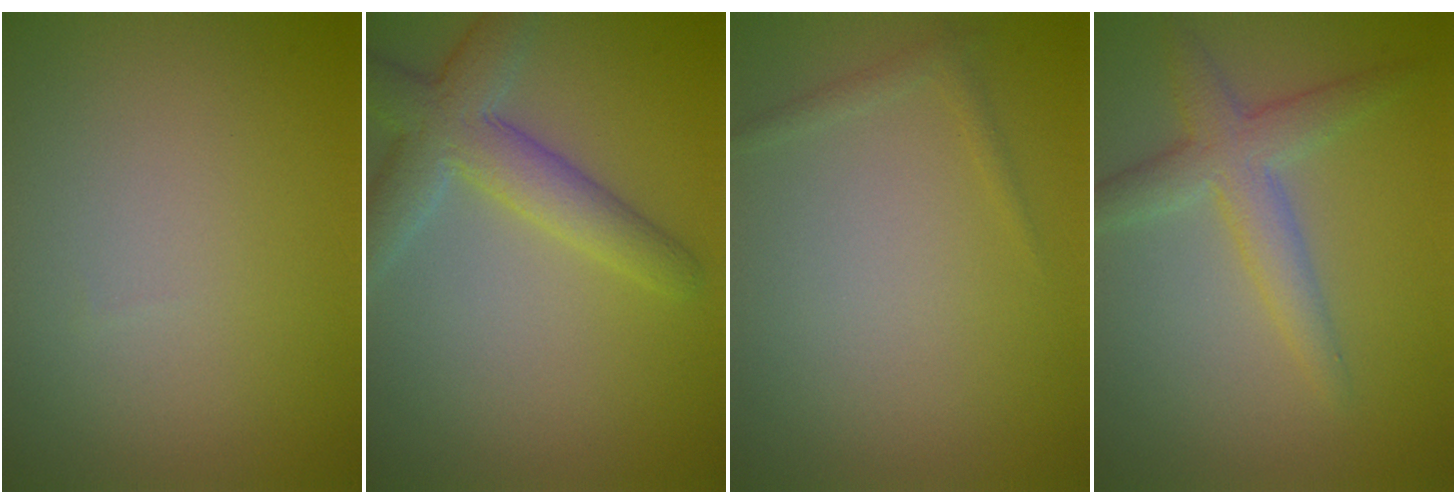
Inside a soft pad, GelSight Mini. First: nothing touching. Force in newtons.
{"total": 5.2, "press": 5.2, "slide": 0.4}
{"total": 0.8, "press": 0.8, "slide": 0.1}
{"total": 3.7, "press": 3.7, "slide": 0.0}